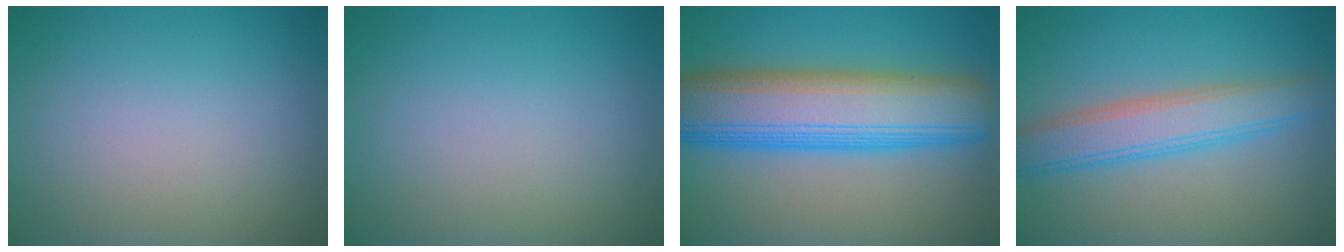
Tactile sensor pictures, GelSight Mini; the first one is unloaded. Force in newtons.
{"total": 0.0}
{"total": 11.4, "press": 11.4, "slide": 0.2}
{"total": 4.9, "press": 4.9, "slide": 0.1}